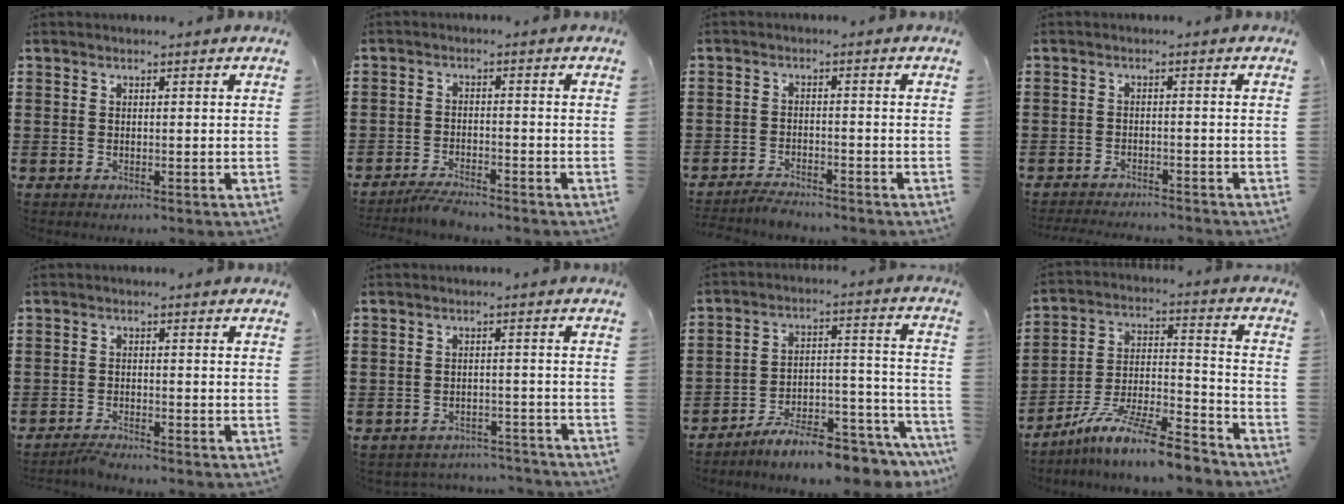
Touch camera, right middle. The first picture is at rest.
{"total": 2.8, "force": [-2.7, 0.1, 0.7], "torque": [-0.014, 0.001, -0.055]}
{"total": 2.6, "force": [-2.5, 0.2, 0.3], "torque": [-0.010, 0.000, -0.052]}
{"total": 2.0, "force": [-2.0, -0.1, 0.2], "torque": [-0.008, -0.001, -0.042]}
{"total": 1.9, "force": [-1.8, -0.1, 0.4], "torque": [-0.010, 0.001, -0.035]}
{"total": 2.8, "force": [-2.8, 0.3, 0.1], "torque": [-0.010, -0.002, -0.058]}
{"total": 8.0, "force": [-7.5, 0.4, 2.9], "torque": [-0.040, 0.015, -0.141]}
{"total": 10.9, "force": [-9.5, 0.6, 5.3], "torque": [-0.092, 0.020, -0.185]}